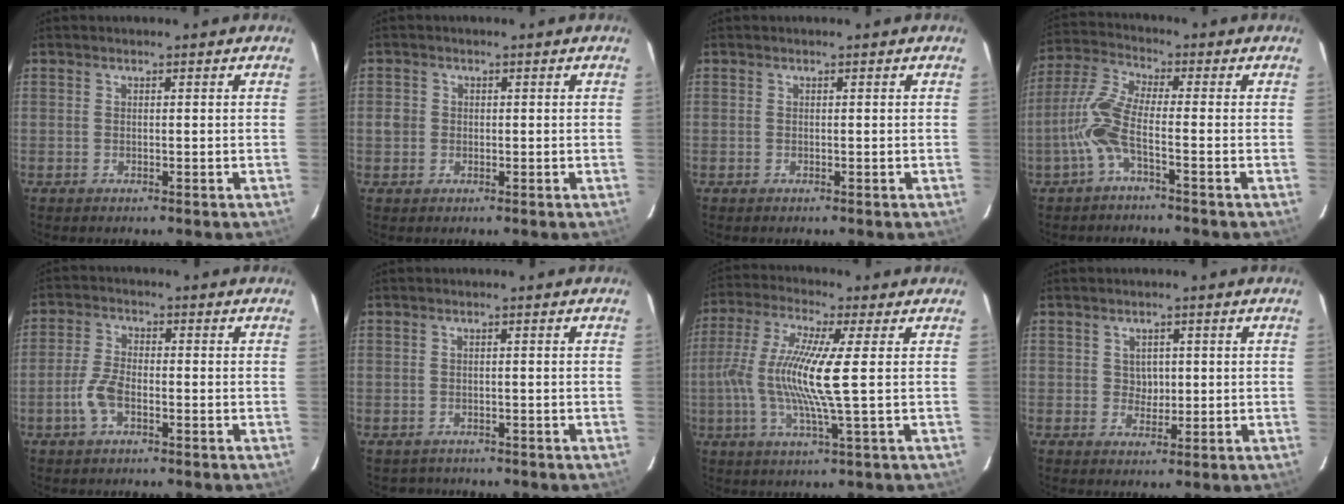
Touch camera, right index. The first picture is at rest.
{"total": 2.3, "force": [-0.3, 2.2, 0.4], "torque": [-0.008, 0.001, -0.008]}
{"total": 0.0}
{"total": 7.8, "force": [-2.8, 1.0, 7.2], "torque": [-0.174, 0.008, -0.061]}
{"total": 5.4, "force": [-2.4, 2.5, 4.1], "torque": [-0.097, 0.001, -0.046]}
{"total": 1.8, "force": [-1.3, 1.2, -0.2], "torque": [0.001, -0.001, -0.013]}
{"total": 12.0, "force": [-0.5, -0.5, 12.0], "torque": [-0.237, -0.004, -0.013]}
{"total": 2.7, "force": [0.4, 2.5, 1.0], "torque": [-0.010, 0.003, 0.010]}